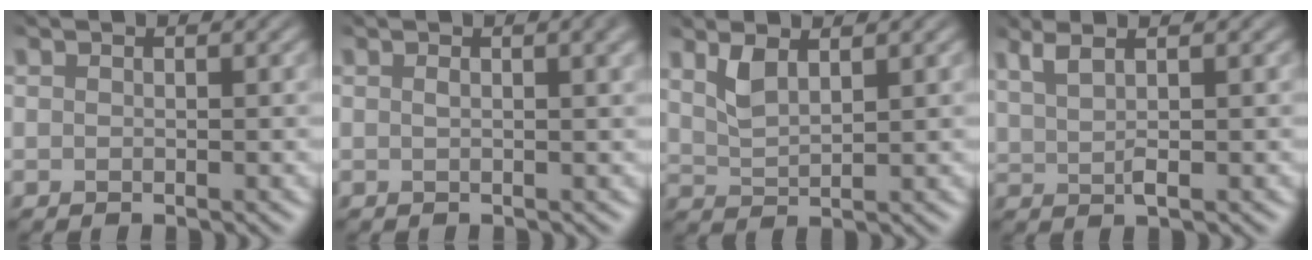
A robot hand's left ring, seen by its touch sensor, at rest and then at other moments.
{"total": 2.9, "force": [0.8, 1.3, 2.5], "torque": [-0.020, 0.005, 0.015]}
{"total": 2.1, "force": [1.6, 0.2, 1.4], "torque": [-0.036, -0.001, 0.037]}
{"total": 2.4, "force": [1.4, 0.1, 1.9], "torque": [-0.041, 0.003, 0.038]}